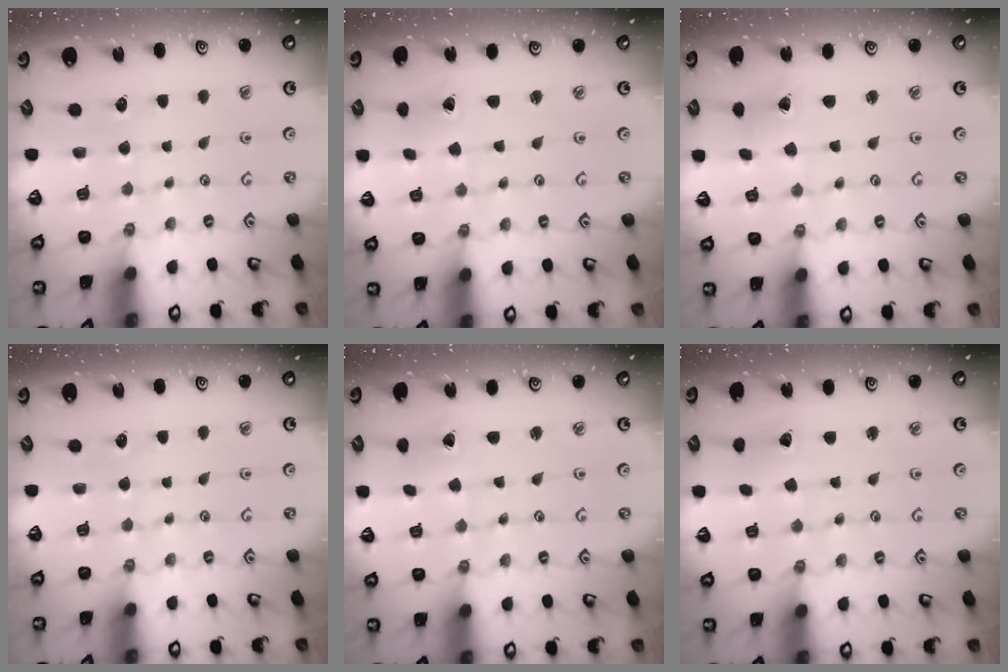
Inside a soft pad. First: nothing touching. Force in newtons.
{"total": 1.3, "press": 1.2, "slide": 0.4}
{"total": 1.3, "press": 1.2, "slide": 0.2}
{"total": 0.0}
{"total": 0.0}
{"total": 2.3, "press": 2.3, "slide": 0.0}